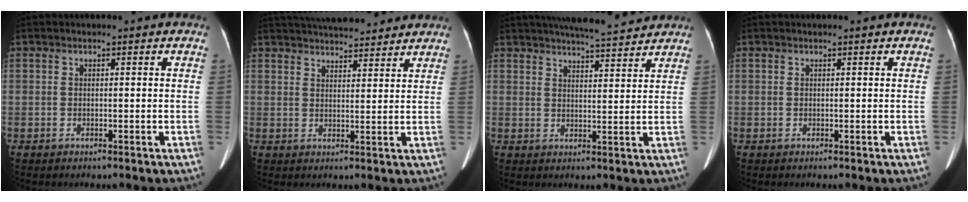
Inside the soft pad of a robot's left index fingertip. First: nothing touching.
{"total": 15.6, "force": [14.3, 3.1, 5.4], "torque": [-0.093, 0.036, 0.208]}
{"total": 11.8, "force": [10.8, 1.3, 4.7], "torque": [-0.074, 0.012, 0.150]}
{"total": 1.0, "force": [0.9, -0.1, 0.4], "torque": [-0.007, 0.018, 0.017]}